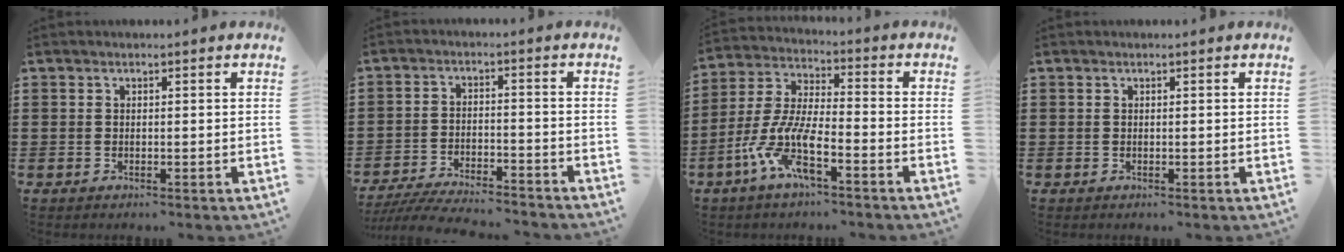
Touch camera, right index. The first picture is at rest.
{"total": 5.2, "force": [-5.0, 0.0, 1.3], "torque": [-0.029, -0.006, -0.099]}
{"total": 8.8, "force": [-5.4, 2.0, 6.6], "torque": [-0.181, -0.020, -0.115]}
{"total": 0.0}